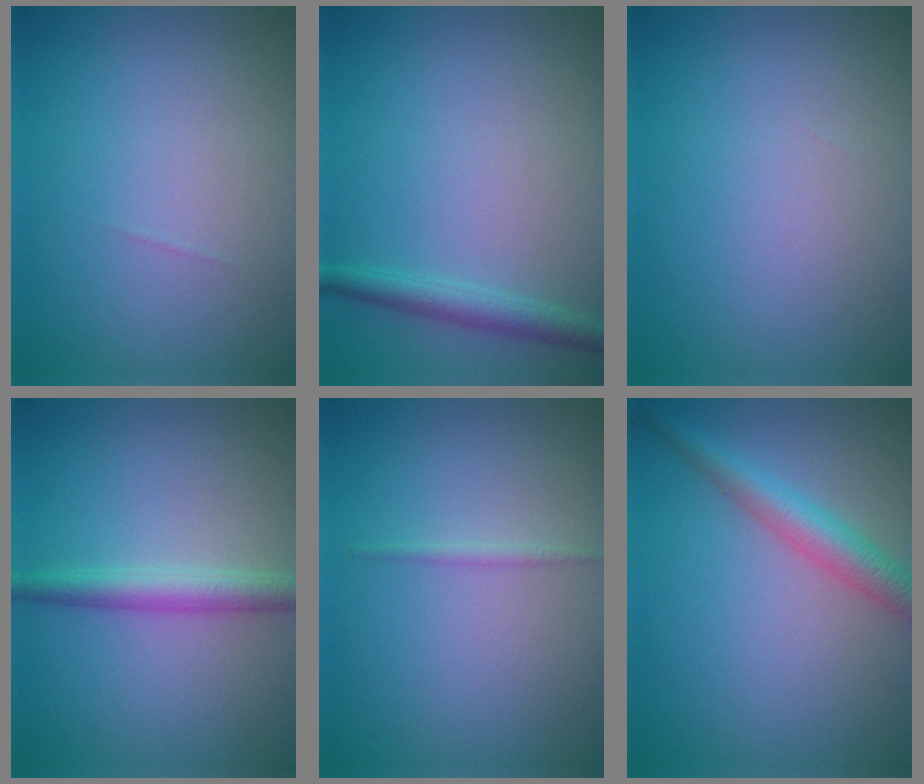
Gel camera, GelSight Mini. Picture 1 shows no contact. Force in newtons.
{"total": 2.2, "press": 2.2, "slide": 0.1}
{"total": 0.0}
{"total": 2.9, "press": 2.9, "slide": 0.1}
{"total": 0.7, "press": 0.7, "slide": 0.0}
{"total": 3.4, "press": 3.4, "slide": 0.1}